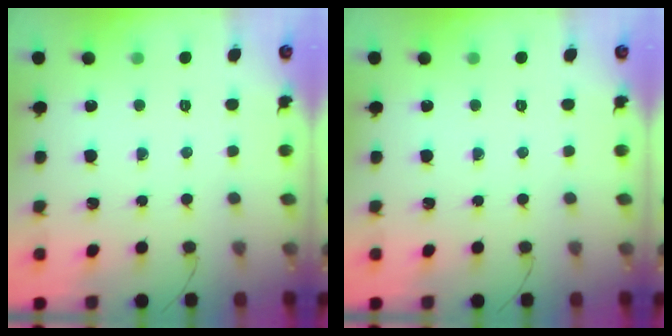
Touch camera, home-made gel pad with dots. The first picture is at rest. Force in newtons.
{"total": 0.0}